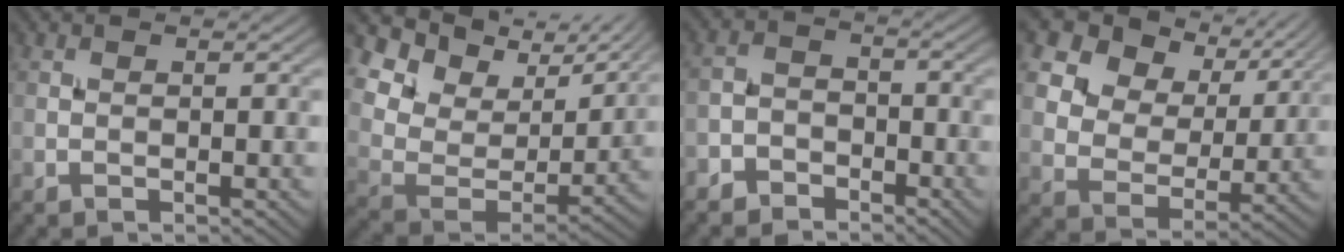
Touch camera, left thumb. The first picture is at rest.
{"total": 13.9, "force": [9.2, 7.6, 7.3], "torque": [-0.198, 0.010, 0.157]}
{"total": 4.0, "force": [-3.0, 2.6, 0.8], "torque": [-0.011, 0.008, -0.064]}
{"total": 13.9, "force": [8.1, 8.9, 6.9], "torque": [-0.173, 0.018, 0.149]}